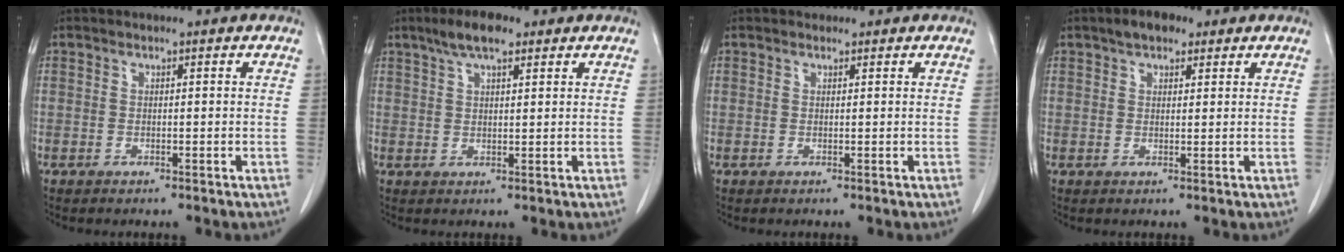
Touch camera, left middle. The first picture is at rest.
{"total": 5.5, "force": [3.7, 1.5, 3.8], "torque": [-0.077, 0.014, 0.065]}
{"total": 0.7, "force": [0.6, 0.4, 0.0], "torque": [-0.006, 0.002, 0.009]}
{"total": 3.8, "force": [2.5, 1.8, 2.2], "torque": [-0.038, 0.012, 0.040]}